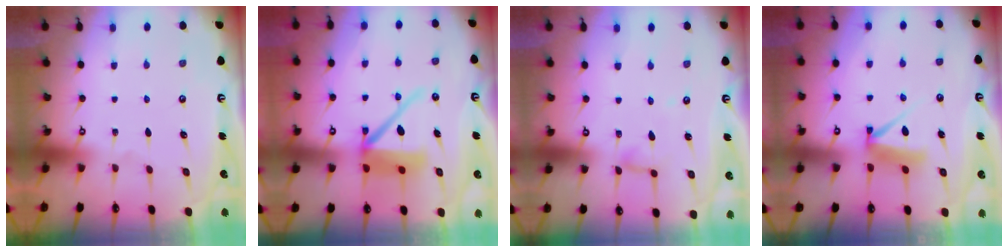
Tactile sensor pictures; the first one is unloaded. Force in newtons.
{"total": 12.4, "press": 12.3, "slide": 1.8}
{"total": 4.8, "press": 4.8, "slide": 0.2}
{"total": 7.5, "press": 7.5, "slide": 0.8}